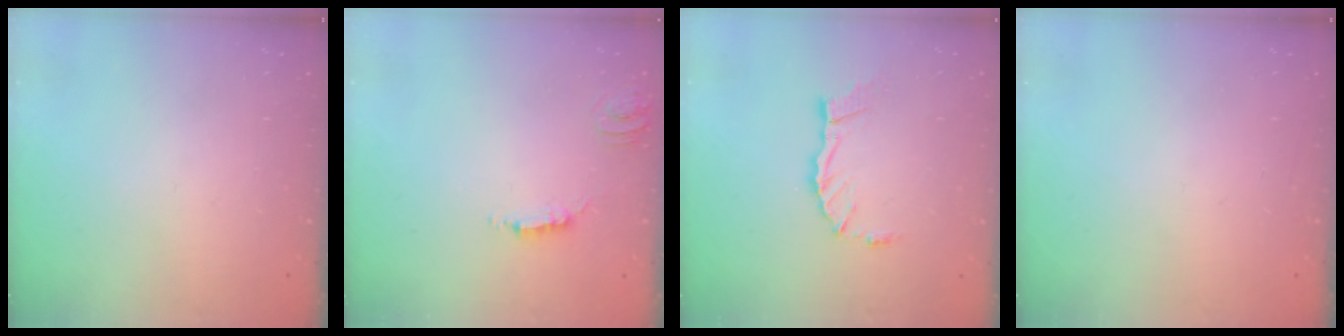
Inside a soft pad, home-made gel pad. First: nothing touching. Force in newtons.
{"total": 2.2, "press": 2.2, "slide": 0.1}
{"total": 8.5, "press": 8.5, "slide": 1.1}
{"total": 0.0}